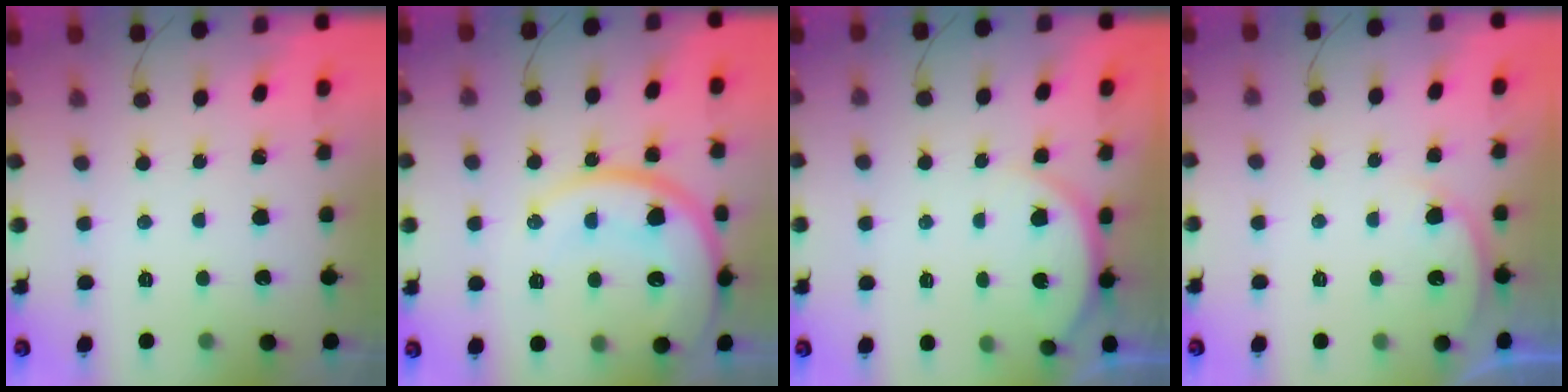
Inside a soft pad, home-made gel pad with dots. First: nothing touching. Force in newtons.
{"total": 17.5, "press": 17.4, "slide": 1.8}
{"total": 5.0, "press": 5.0, "slide": 0.6}
{"total": 4.2, "press": 4.1, "slide": 0.7}